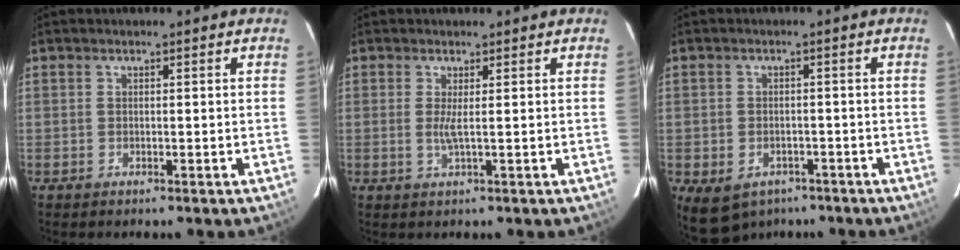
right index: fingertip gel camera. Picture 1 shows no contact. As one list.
[{"total": 1.8, "force": [0.2, -0.3, 1.7], "torque": [-0.036, -0.007, 0.002]}, {"total": 8.2, "force": [-4.8, 5.7, 3.3], "torque": [-0.069, -0.001, -0.054]}]